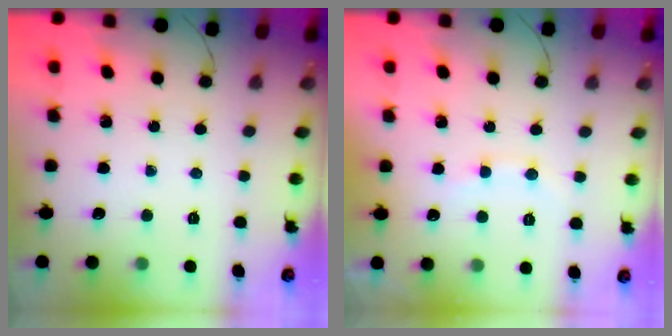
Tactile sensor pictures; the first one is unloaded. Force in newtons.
{"total": 7.0, "press": 6.9, "slide": 1.2}